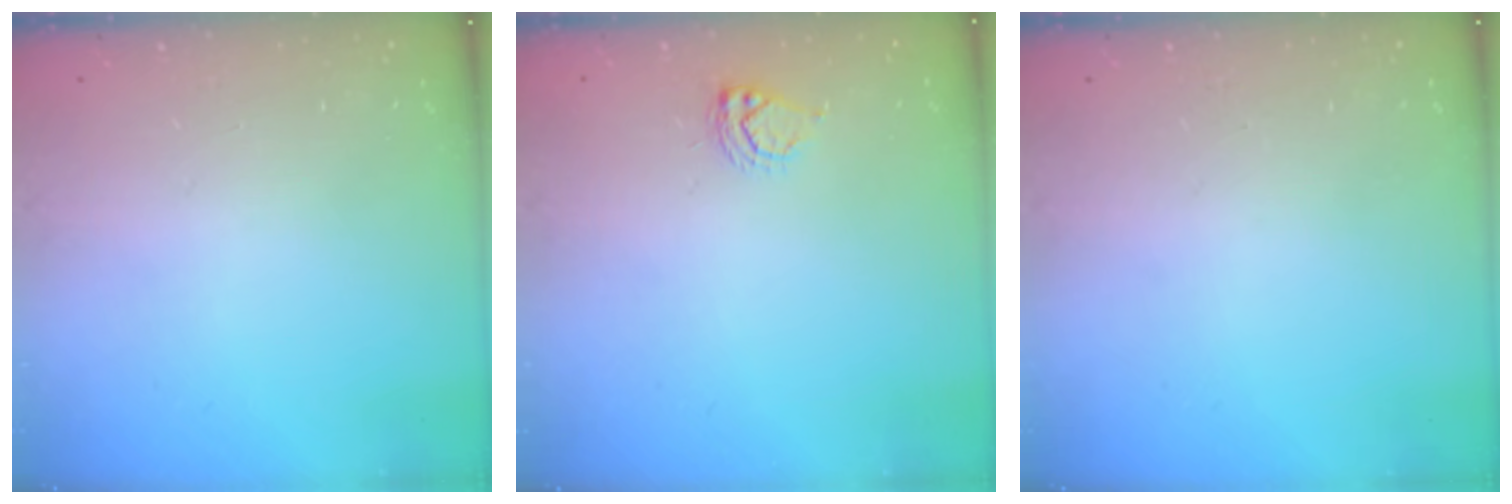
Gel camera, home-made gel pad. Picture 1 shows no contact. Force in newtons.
{"total": 5.7, "press": 5.7, "slide": 0.6}
{"total": 0.0}